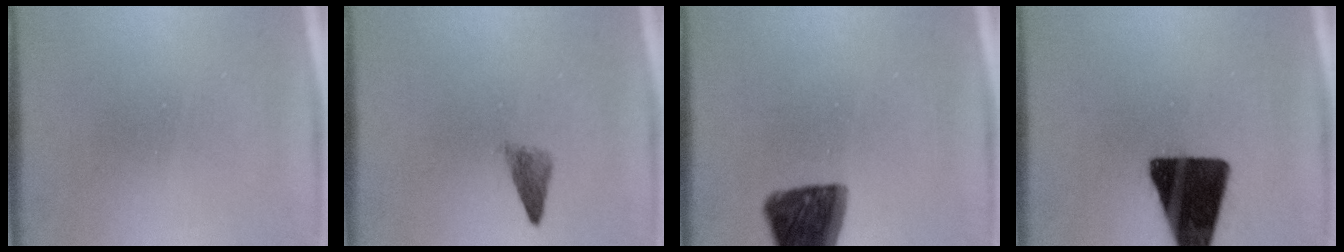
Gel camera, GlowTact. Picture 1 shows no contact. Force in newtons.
{"total": 2.1}
{"total": 12.8}
{"total": 16.3}